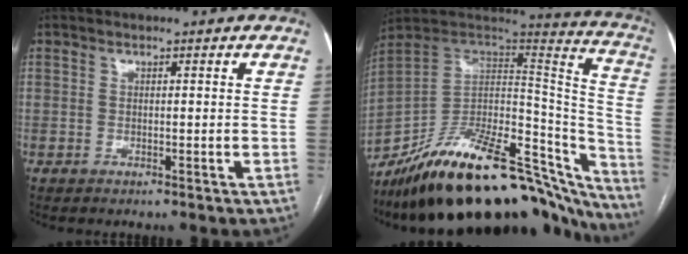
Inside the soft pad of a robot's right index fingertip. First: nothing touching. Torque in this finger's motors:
{"motor_torque": [1.33, -0.81, 0.82, 0.08]}